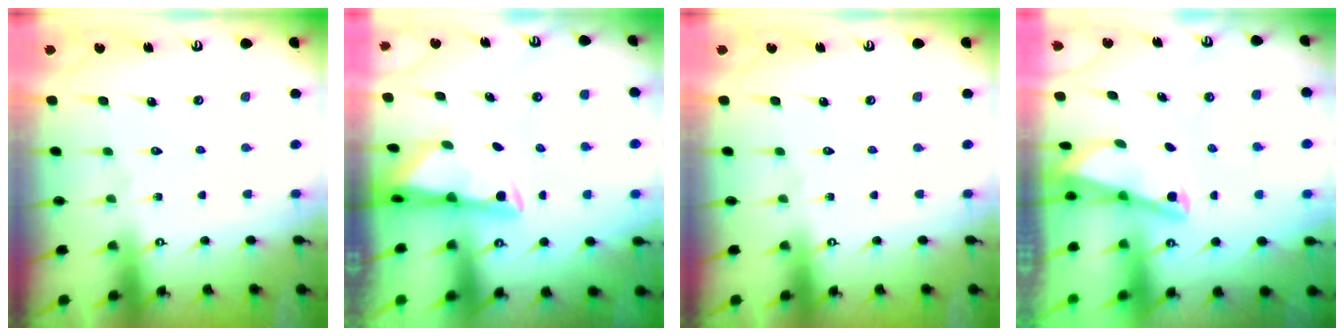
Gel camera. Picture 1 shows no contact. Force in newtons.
{"total": 2.9, "press": 2.8, "slide": 0.6}
{"total": 0.0}
{"total": 2.0, "press": 2.0, "slide": 0.3}